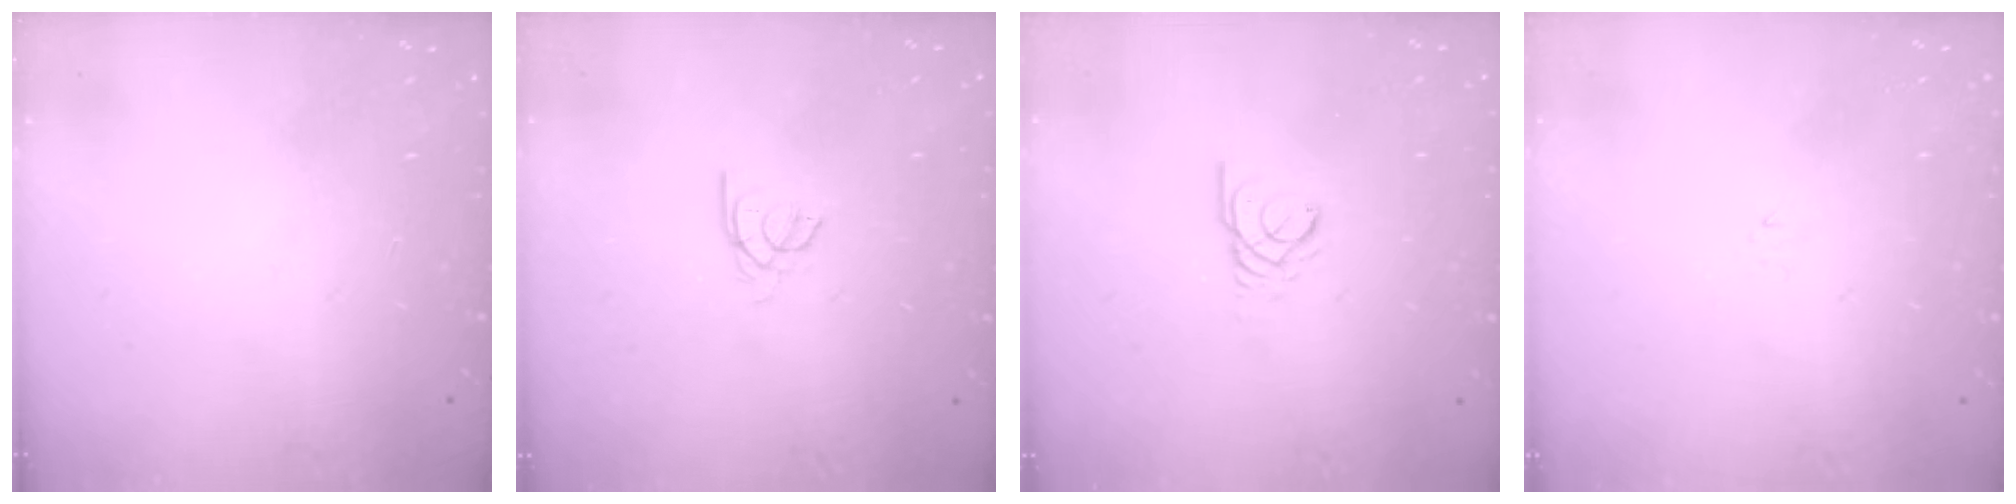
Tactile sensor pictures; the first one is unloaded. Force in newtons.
{"total": 2.2, "press": 2.1, "slide": 0.4}
{"total": 2.4, "press": 2.4, "slide": 0.4}
{"total": 1.2, "press": 1.1, "slide": 0.2}